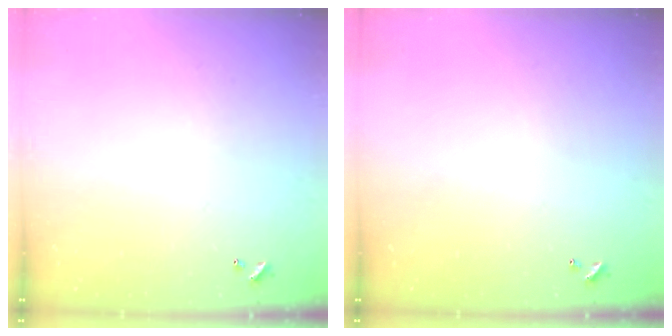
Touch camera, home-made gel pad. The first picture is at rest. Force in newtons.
{"total": 0.0}